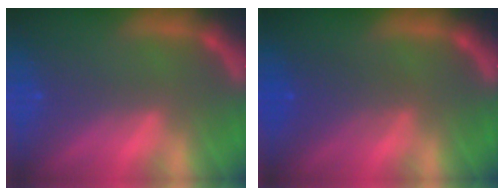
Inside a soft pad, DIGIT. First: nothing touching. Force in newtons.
{"total": 3.0}